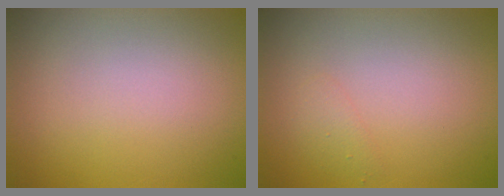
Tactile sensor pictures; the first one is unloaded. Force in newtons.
{"total": 0.8, "press": 0.8, "slide": 0.0}